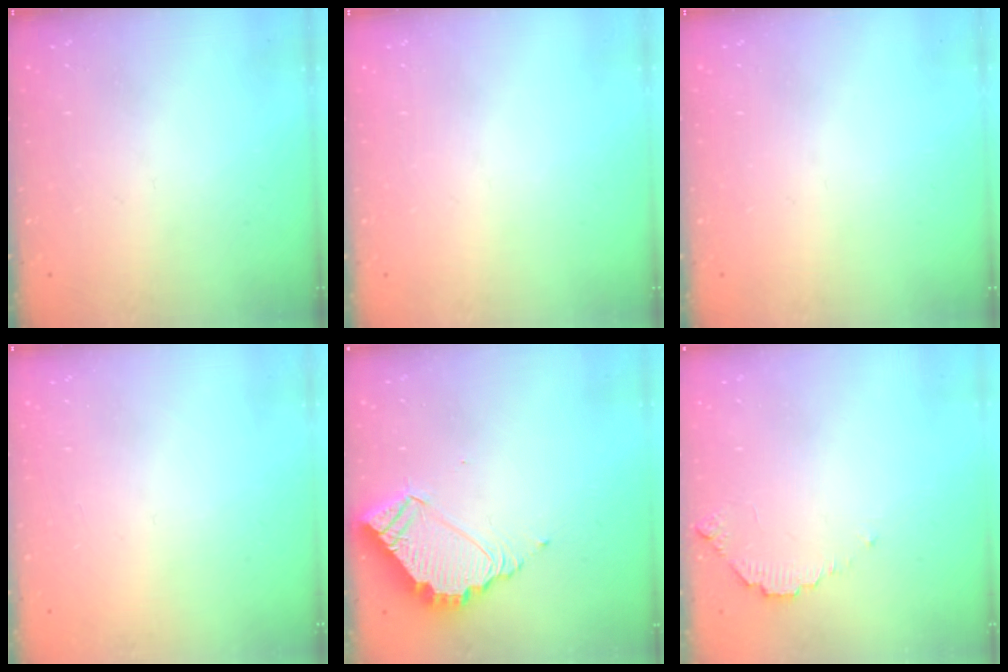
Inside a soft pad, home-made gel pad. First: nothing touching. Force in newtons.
{"total": 0.0}
{"total": 0.0}
{"total": 2.3, "press": 2.3, "slide": 0.1}
{"total": 5.9, "press": 5.9, "slide": 0.3}
{"total": 3.9, "press": 3.9, "slide": 0.2}